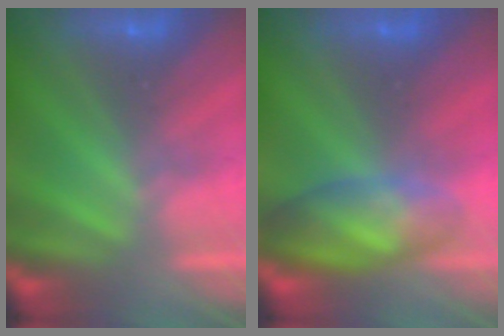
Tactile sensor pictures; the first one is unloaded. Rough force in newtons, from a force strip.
{"total": 4.8}